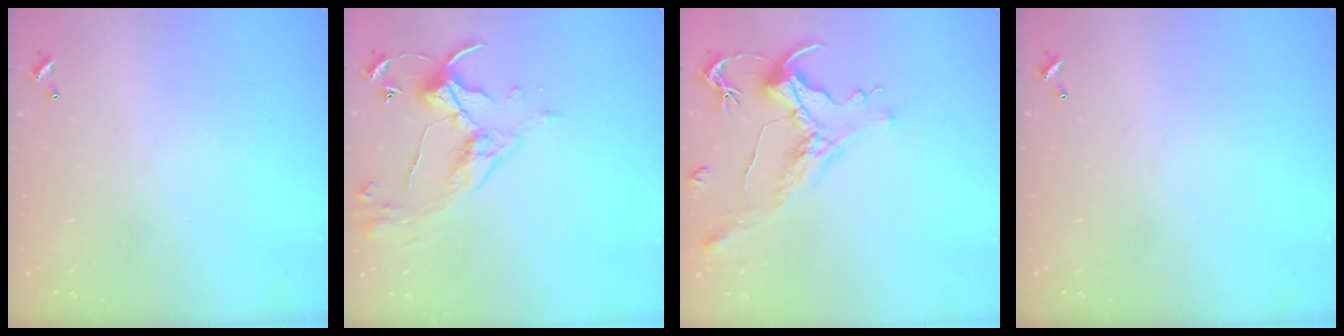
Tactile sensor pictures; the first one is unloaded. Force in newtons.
{"total": 5.7, "press": 5.7, "slide": 0.7}
{"total": 1.6, "press": 1.0, "slide": 1.3}
{"total": 0.0}